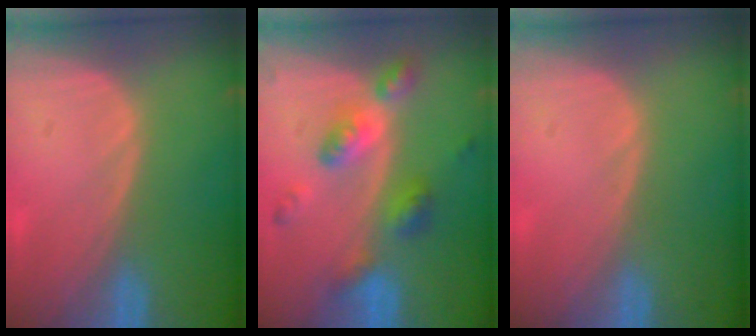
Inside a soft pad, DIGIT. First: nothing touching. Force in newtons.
{"total": 7.4, "press": 7.4, "slide": 0.6}
{"total": 0.0}